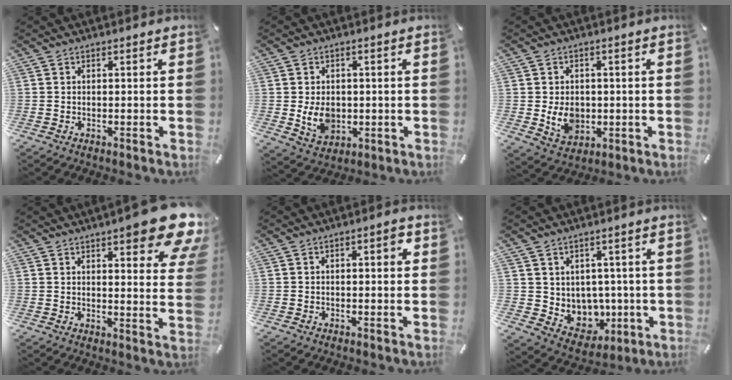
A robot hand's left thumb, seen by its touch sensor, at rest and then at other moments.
{"total": 7.1, "force": [-0.5, 5.7, 4.2], "torque": [-0.073, -0.003, -0.010]}
{"total": 7.3, "force": [-0.6, 6.0, 4.1], "torque": [-0.071, -0.001, -0.012]}
{"total": 14.1, "force": [8.6, 4.0, 10.4], "torque": [-0.132, -0.059, 0.142]}
{"total": 2.7, "force": [0.3, 1.0, 2.5], "torque": [-0.032, 0.004, -0.002]}
{"total": 7.4, "force": [3.4, 6.6, 0.5], "torque": [-0.011, -0.043, 0.076]}